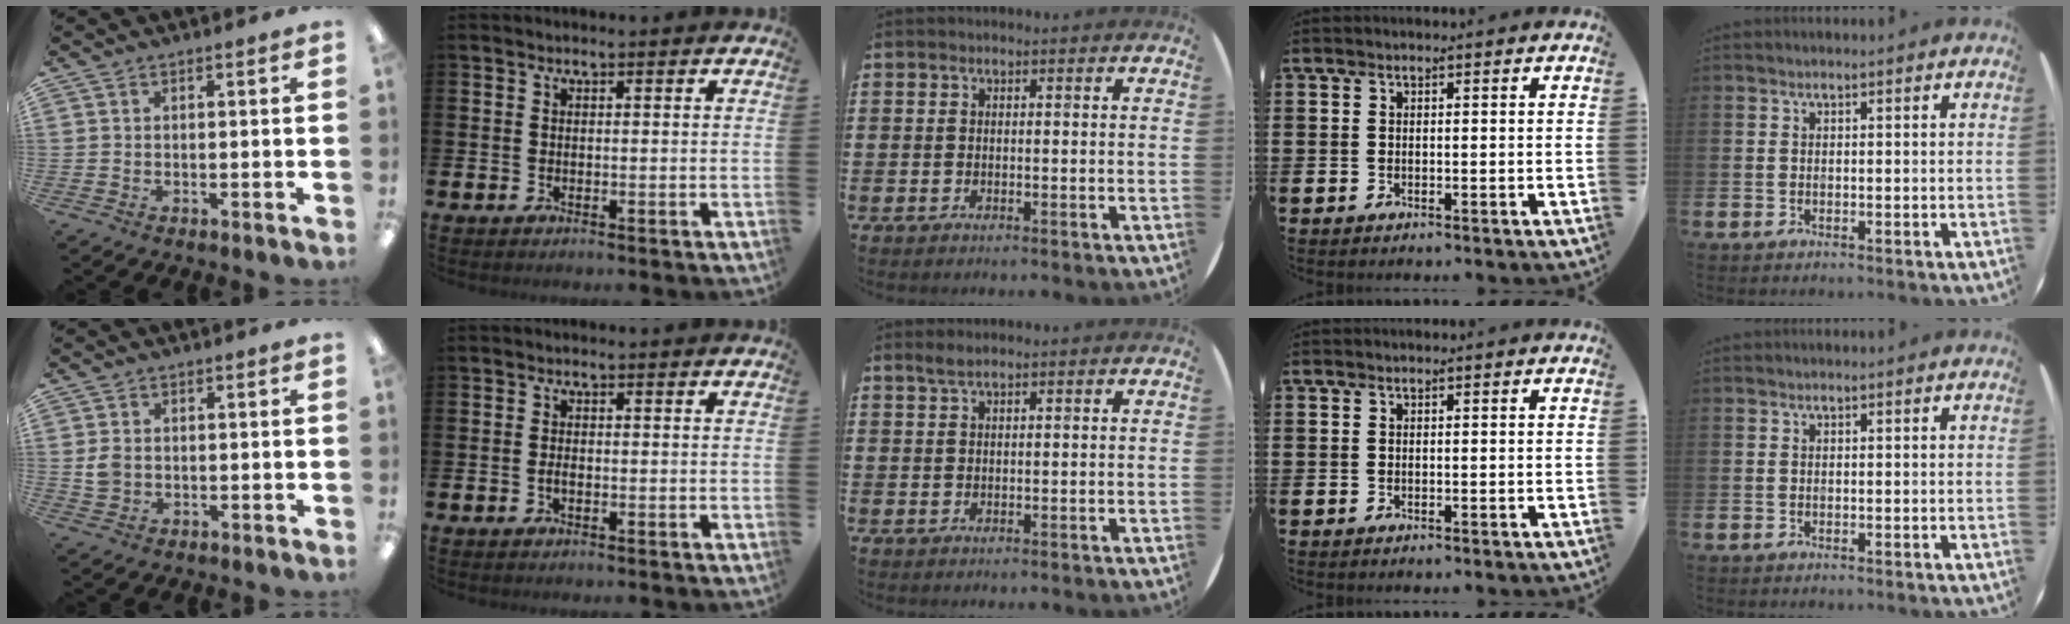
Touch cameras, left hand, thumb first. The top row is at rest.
{"thumb": {"total": 3.4, "force": [0.1, 2.9, 1.8], "torque": [-0.024, 0.003, 0.002]}, "index": {"total": 1.0, "force": [-0.4, 0.5, 0.8], "torque": [-0.013, 0.001, -0.008]}, "middle": {"total": 1.5, "force": [1.2, 0.1, 0.8], "torque": [-0.017, 0.002, 0.022]}}